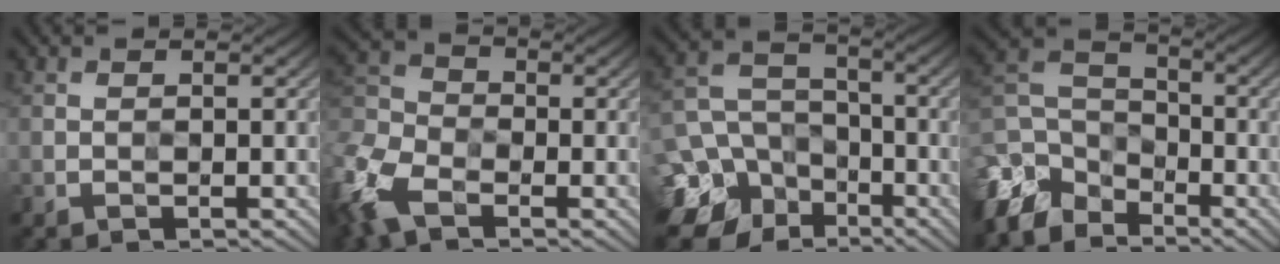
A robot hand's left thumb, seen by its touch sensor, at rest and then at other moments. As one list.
[{"total": 9.9, "force": [-5.5, 5.5, 6.0], "torque": [-0.175, -0.021, -0.130]}, {"total": 14.1, "force": [-6.3, 11.2, 5.8], "torque": [-0.187, -0.032, -0.113]}, {"total": 10.1, "force": [-6.8, 6.3, 4.1], "torque": [-0.127, -0.006, -0.153]}]